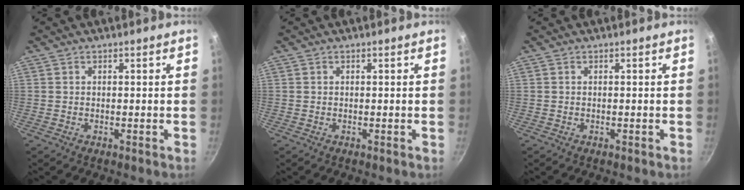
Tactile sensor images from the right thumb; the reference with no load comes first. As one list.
[{"total": 0.0}, {"total": 0.0}]